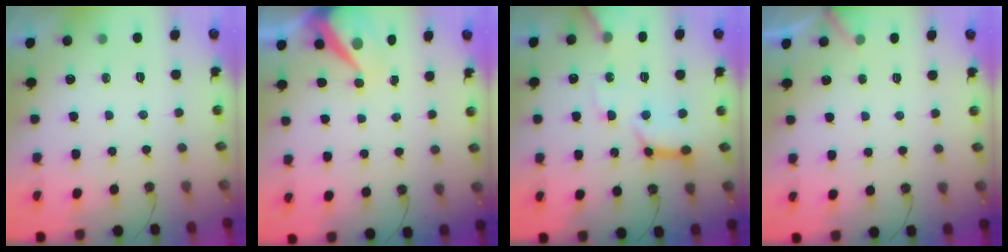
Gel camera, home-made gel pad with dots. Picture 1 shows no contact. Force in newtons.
{"total": 9.1, "press": 9.1, "slide": 1.0}
{"total": 12.3, "press": 12.3, "slide": 1.0}
{"total": 3.9, "press": 3.9, "slide": 0.5}